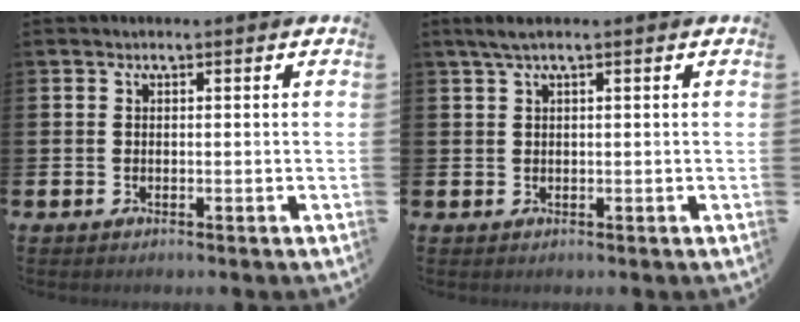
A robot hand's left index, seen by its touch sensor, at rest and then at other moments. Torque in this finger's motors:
{"motor_torque": [0.05, -0.02, 0.20, 0.05]}